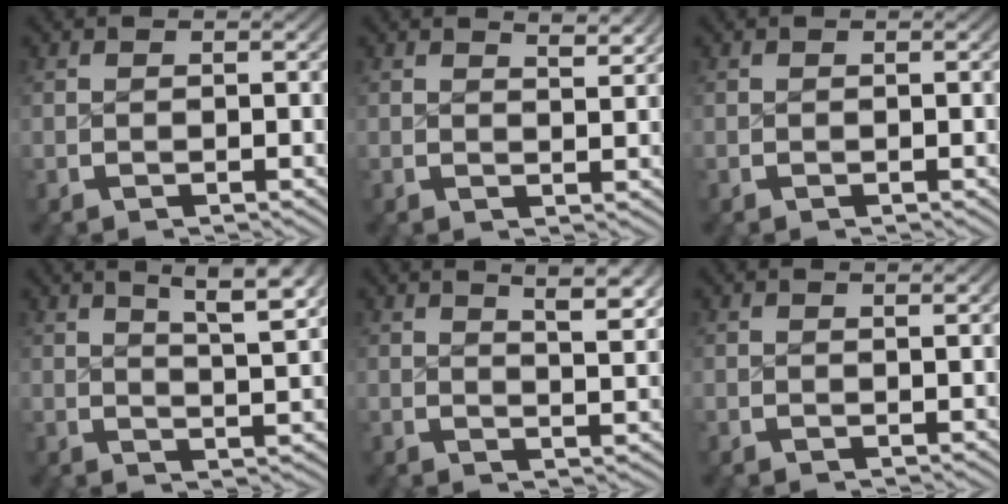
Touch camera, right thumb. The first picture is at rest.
{"total": 2.1, "force": [1.7, 0.3, 1.1], "torque": [-0.012, -0.005, 0.030]}
{"total": 0.0}
{"total": 6.7, "force": [3.8, 2.3, 5.0], "torque": [-0.062, 0.010, 0.055]}
{"total": 4.7, "force": [2.7, 1.2, 3.6], "torque": [-0.044, 0.002, 0.043]}
{"total": 0.6, "force": [0.5, -0.1, 0.4], "torque": [-0.007, 0.000, 0.010]}